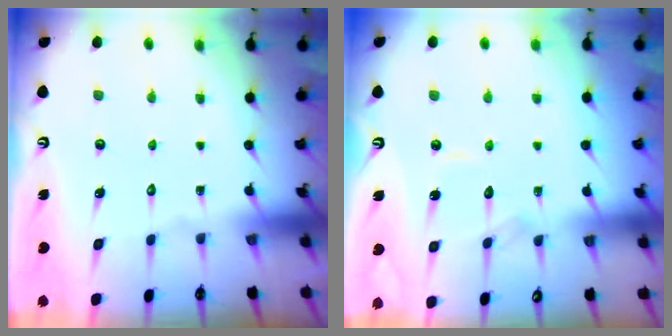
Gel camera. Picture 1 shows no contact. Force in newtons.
{"total": 4.8, "press": 4.7, "slide": 0.5}